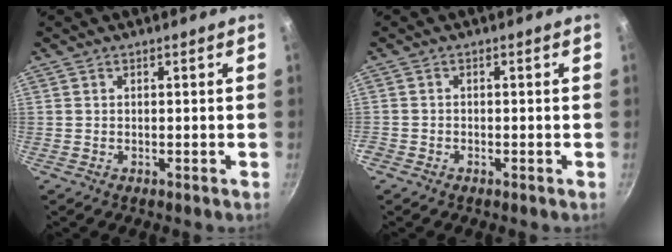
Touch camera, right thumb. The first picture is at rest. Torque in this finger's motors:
{"motor_torque": [0.63, 0.54, 0.46, 0.47, 0.05]}